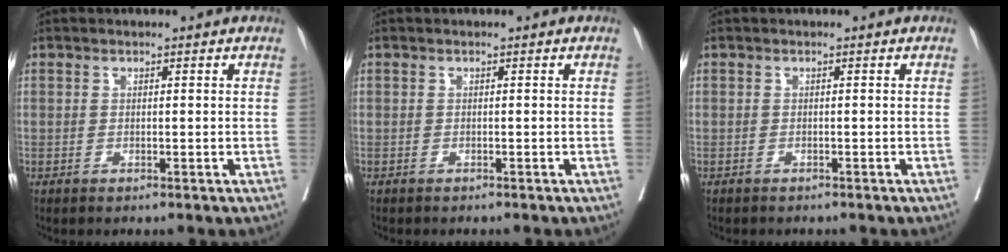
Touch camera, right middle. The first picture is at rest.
{"total": 1.2, "force": [-1.1, 0.3, 0.4], "torque": [-0.019, -0.005, -0.015]}
{"total": 2.1, "force": [-1.9, 0.6, 0.6], "torque": [-0.022, -0.006, -0.023]}